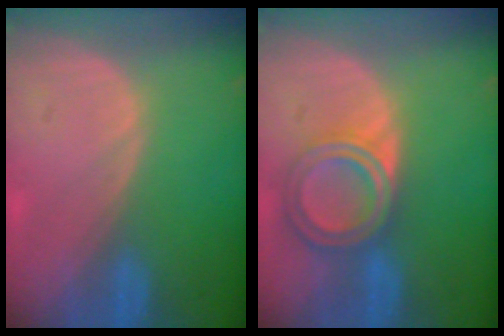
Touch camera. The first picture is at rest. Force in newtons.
{"total": 6.8, "press": 6.0, "slide": 3.1}